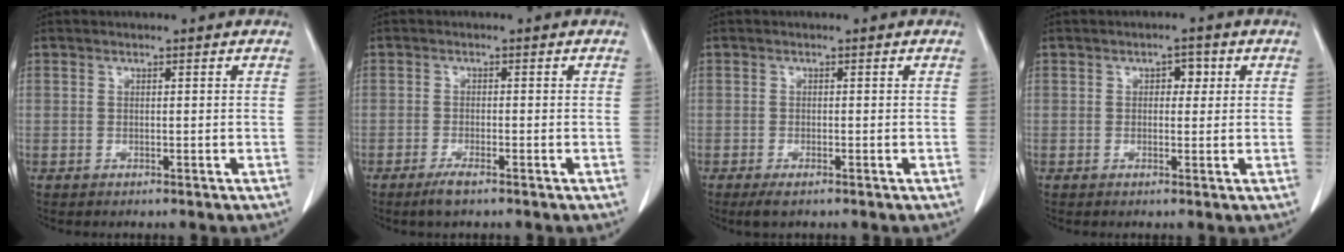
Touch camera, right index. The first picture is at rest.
{"total": 2.3, "force": [-1.7, 0.2, 1.6], "torque": [-0.036, -0.004, -0.031]}
{"total": 1.9, "force": [-1.2, 0.5, 1.3], "torque": [-0.027, -0.005, -0.019]}
{"total": 2.2, "force": [0.6, 1.4, 1.6], "torque": [-0.017, 0.008, 0.007]}